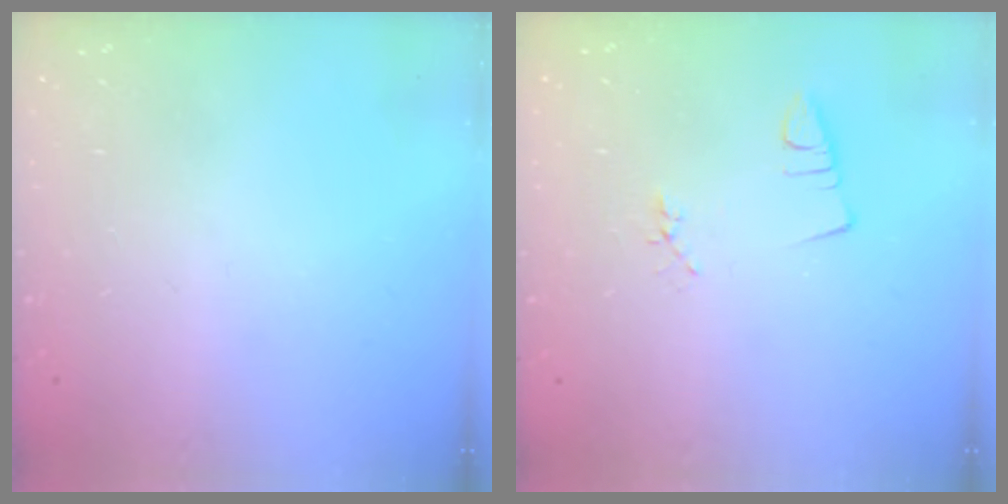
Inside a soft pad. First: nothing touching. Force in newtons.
{"total": 1.9, "press": 1.3, "slide": 1.3}